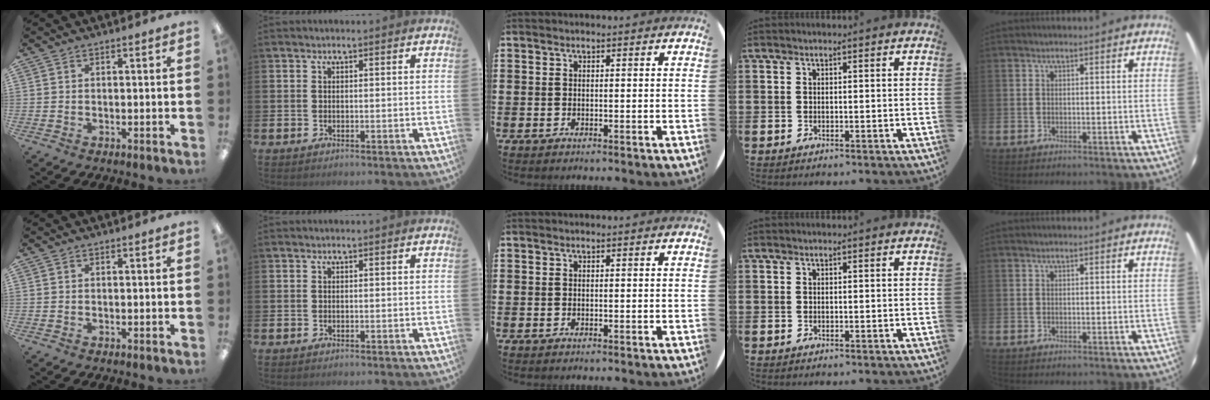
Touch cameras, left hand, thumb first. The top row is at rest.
{}